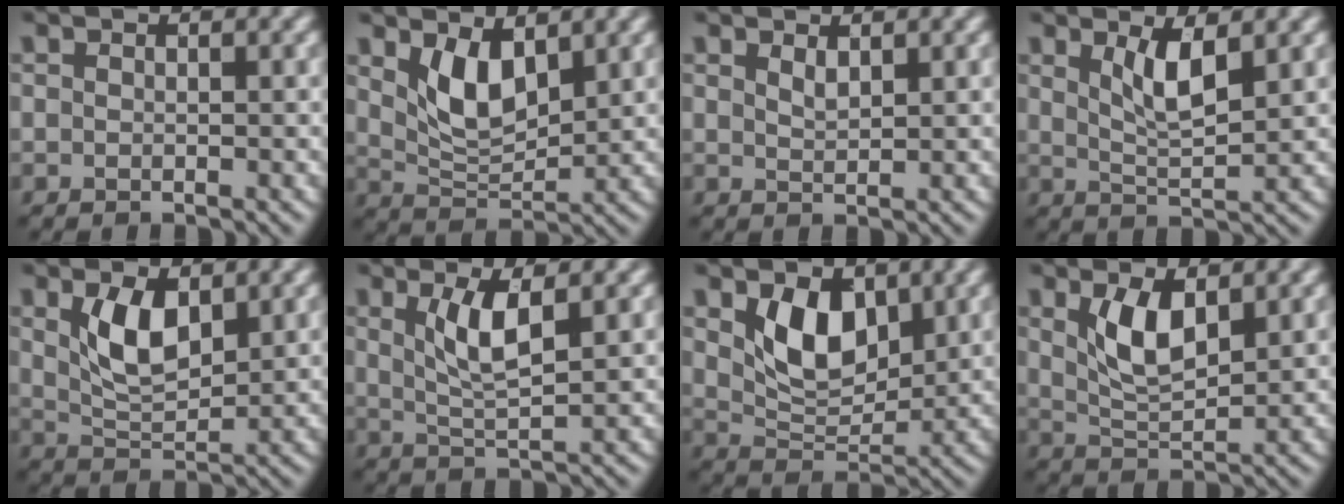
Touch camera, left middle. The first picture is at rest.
{"total": 4.4, "force": [1.8, 2.2, 3.4], "torque": [-0.077, -0.012, 0.037]}
{"total": 1.0, "force": [0.7, 0.3, 0.6], "torque": [-0.018, -0.003, 0.016]}
{"total": 3.5, "force": [1.2, 1.0, 3.1], "torque": [-0.067, -0.010, 0.027]}
{"total": 4.5, "force": [1.4, 2.3, 3.6], "torque": [-0.084, -0.004, 0.030]}
{"total": 4.1, "force": [1.1, 1.2, 3.7], "torque": [-0.083, -0.007, 0.022]}
{"total": 5.3, "force": [1.9, 3.3, 3.8], "torque": [-0.081, -0.011, 0.034]}
{"total": 4.3, "force": [1.4, 1.9, 3.6], "torque": [-0.085, -0.005, 0.030]}